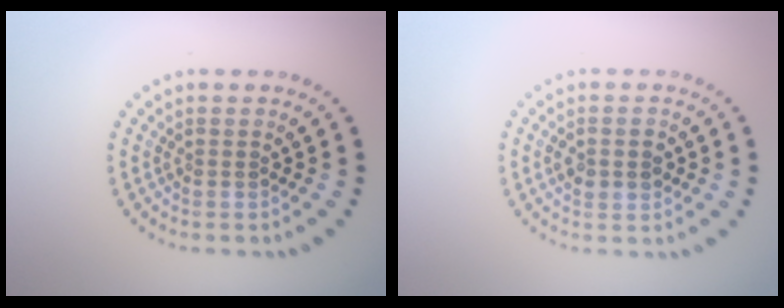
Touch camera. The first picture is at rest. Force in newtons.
{"total": 2.8, "press": 2.8, "slide": 0.1}